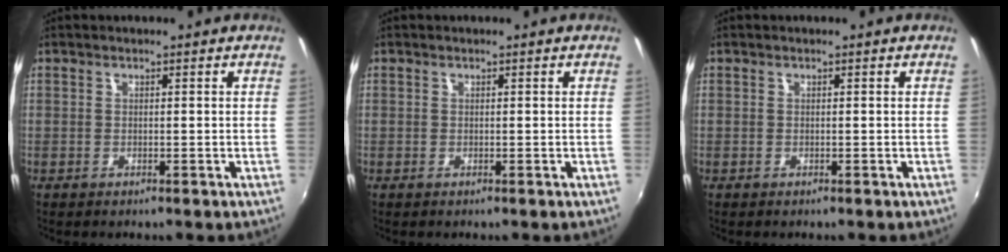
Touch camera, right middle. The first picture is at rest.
{"total": 0.0}
{"total": 0.0}